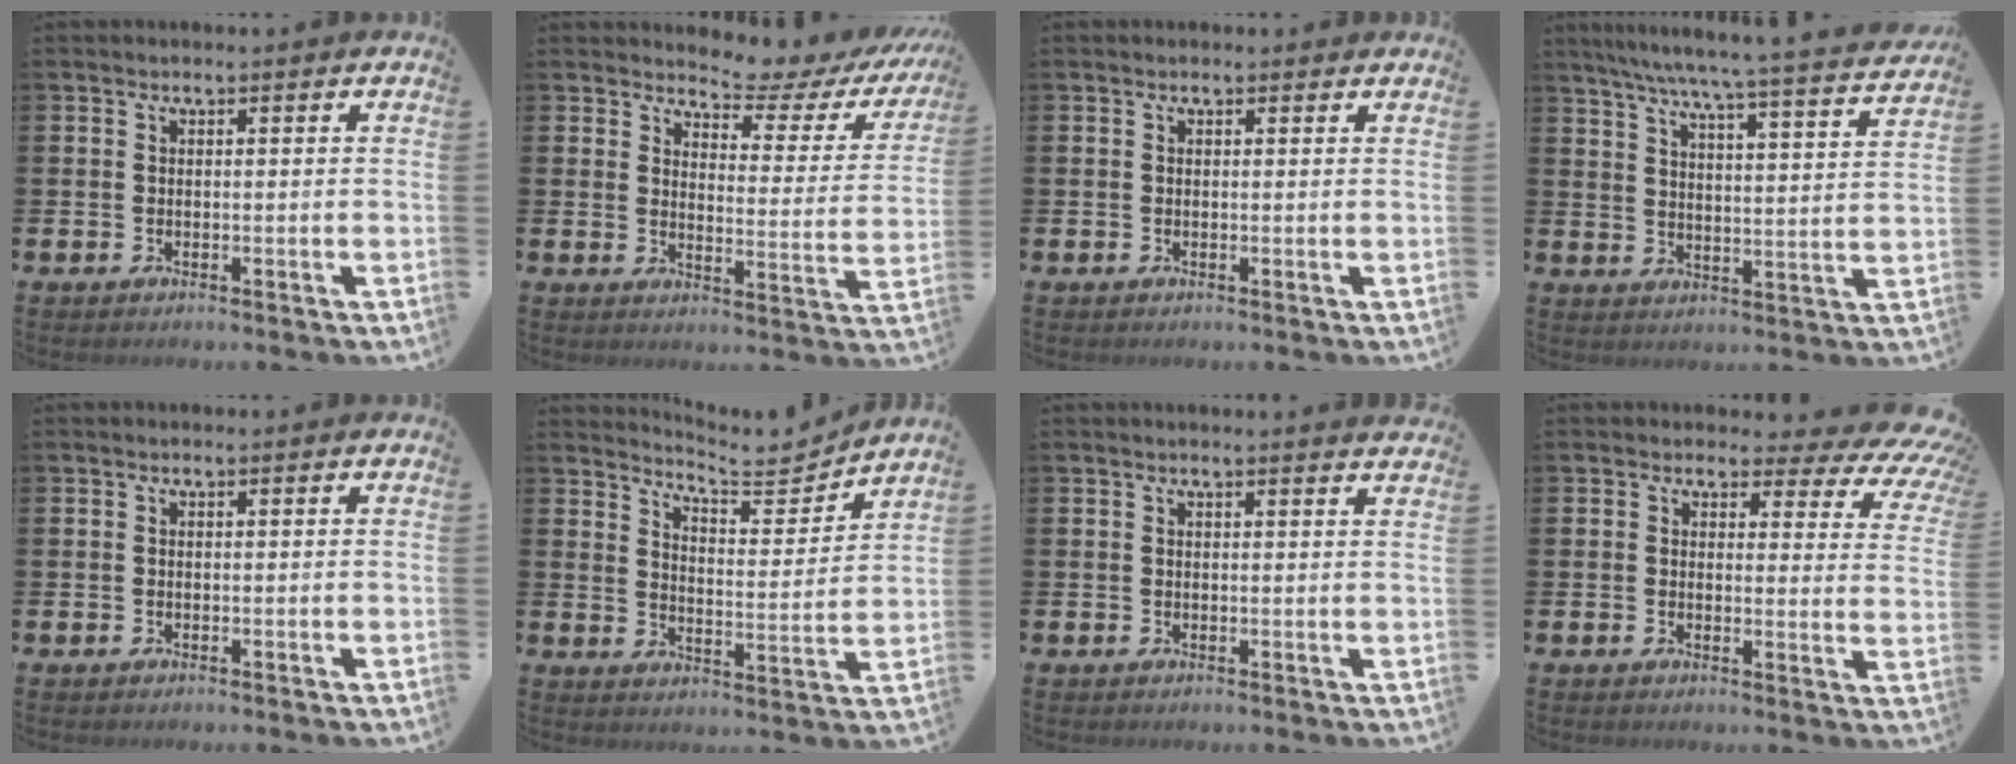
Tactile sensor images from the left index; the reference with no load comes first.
{"total": 5.2, "force": [4.8, 1.5, 1.1], "torque": [-0.022, -0.044, 0.075]}
{"total": 0.0}
{"total": 6.2, "force": [5.6, 0.0, 2.7], "torque": [-0.064, -0.050, 0.089]}
{"total": 0.0}
{"total": 6.2, "force": [6.1, 0.7, 0.9], "torque": [-0.034, -0.051, 0.104]}
{"total": 1.1, "force": [1.0, -0.2, 0.1], "torque": [0.014, -0.011, 0.016]}
{"total": 3.7, "force": [2.7, 2.0, 1.4], "torque": [-0.018, -0.031, 0.037]}